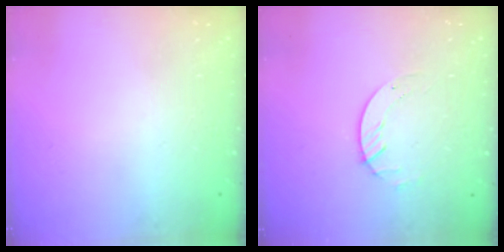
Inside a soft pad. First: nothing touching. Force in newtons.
{"total": 2.7, "press": 2.7, "slide": 0.3}